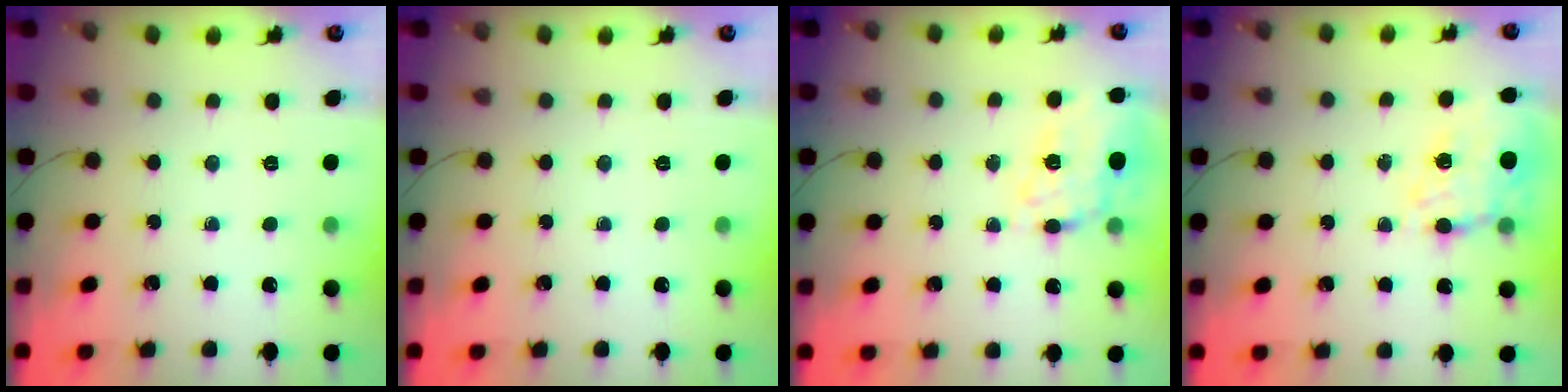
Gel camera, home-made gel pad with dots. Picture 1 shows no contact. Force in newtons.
{"total": 0.0}
{"total": 15.9, "press": 15.5, "slide": 3.3}
{"total": 12.5, "press": 12.0, "slide": 3.4}